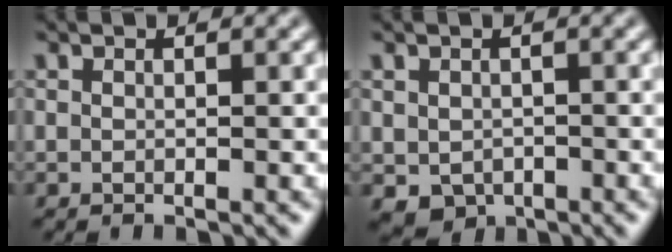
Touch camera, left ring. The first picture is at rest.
{"total": 2.5, "force": [-0.8, 2.1, 1.3], "torque": [-0.024, -0.011, -0.009]}